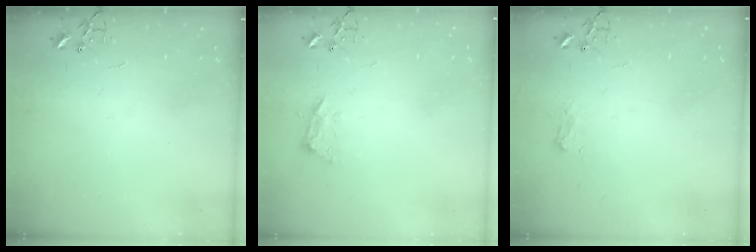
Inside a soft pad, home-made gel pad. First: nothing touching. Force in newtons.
{"total": 9.0, "press": 8.9, "slide": 1.1}
{"total": 6.6, "press": 6.6, "slide": 0.5}